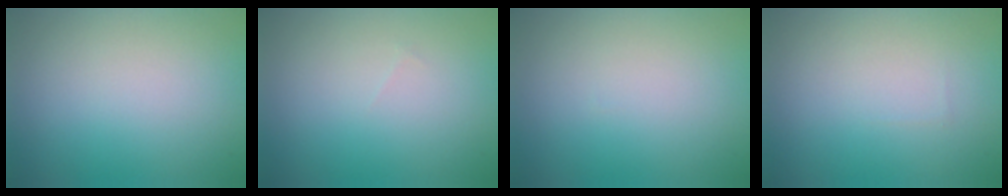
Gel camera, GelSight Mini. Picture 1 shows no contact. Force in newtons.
{"total": 0.0}
{"total": 0.0}
{"total": 0.0}